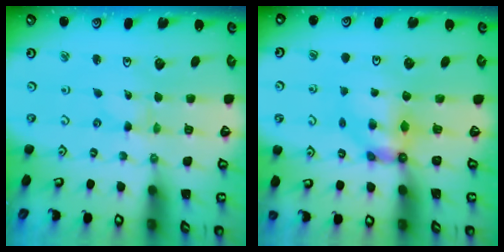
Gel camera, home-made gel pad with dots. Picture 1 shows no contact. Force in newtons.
{"total": 6.5, "press": 6.5, "slide": 0.4}